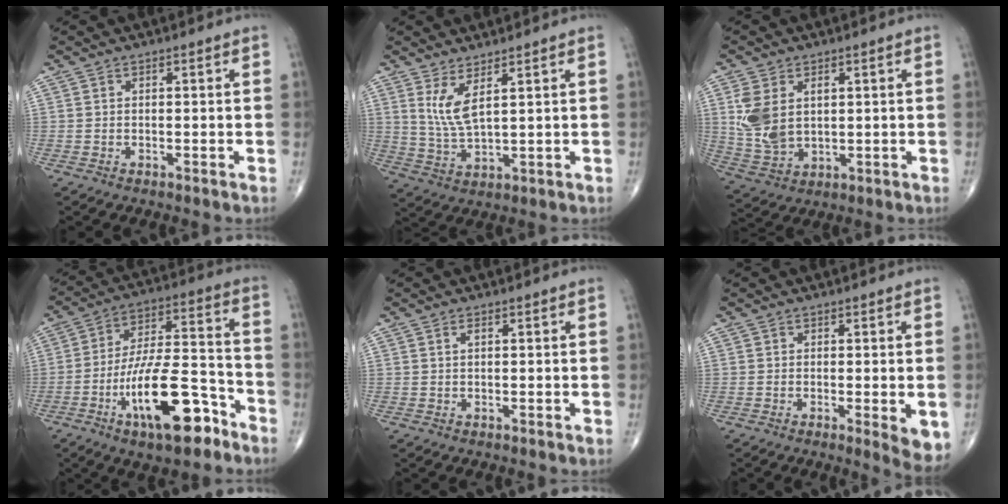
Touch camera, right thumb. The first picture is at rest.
{"total": 6.2, "force": [2.9, 1.6, 5.2], "torque": [-0.108, -0.028, 0.068]}
{"total": 9.6, "force": [2.2, 6.3, 6.9], "torque": [-0.134, -0.005, 0.057]}
{"total": 18.1, "force": [-9.1, 6.2, 14.4], "torque": [-0.249, 0.062, -0.152]}
{"total": 0.8, "force": [0.3, 0.2, 0.7], "torque": [-0.009, 0.002, 0.004]}
{"total": 5.0, "force": [-1.2, 1.4, 4.6], "torque": [-0.062, -0.013, -0.017]}